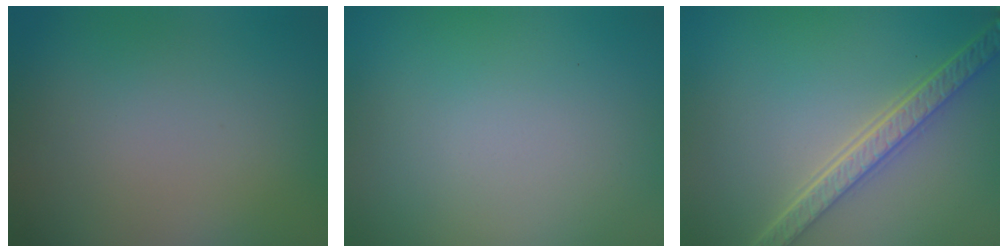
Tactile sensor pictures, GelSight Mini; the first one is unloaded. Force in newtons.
{"total": 0.0}
{"total": 5.2, "press": 4.0, "slide": 3.3}